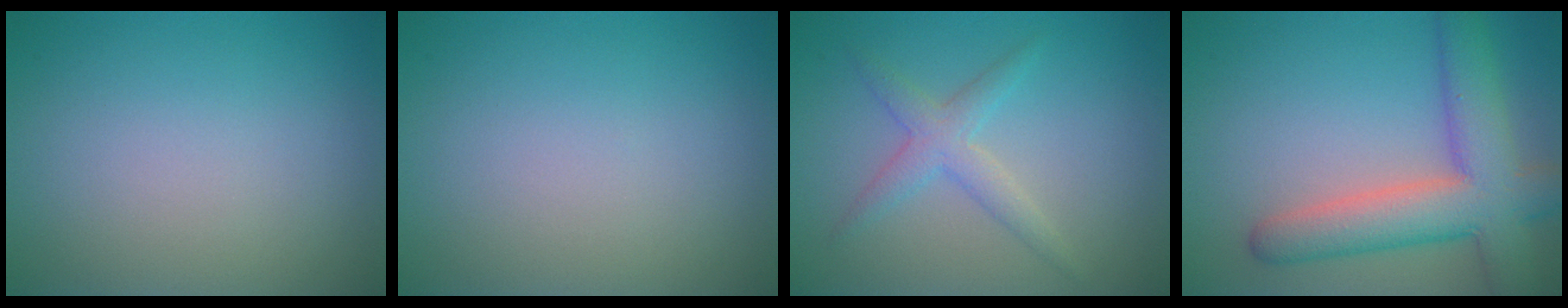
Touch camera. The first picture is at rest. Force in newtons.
{"total": 0.0}
{"total": 2.5, "press": 2.5, "slide": 0.1}
{"total": 7.7, "press": 7.7, "slide": 0.3}